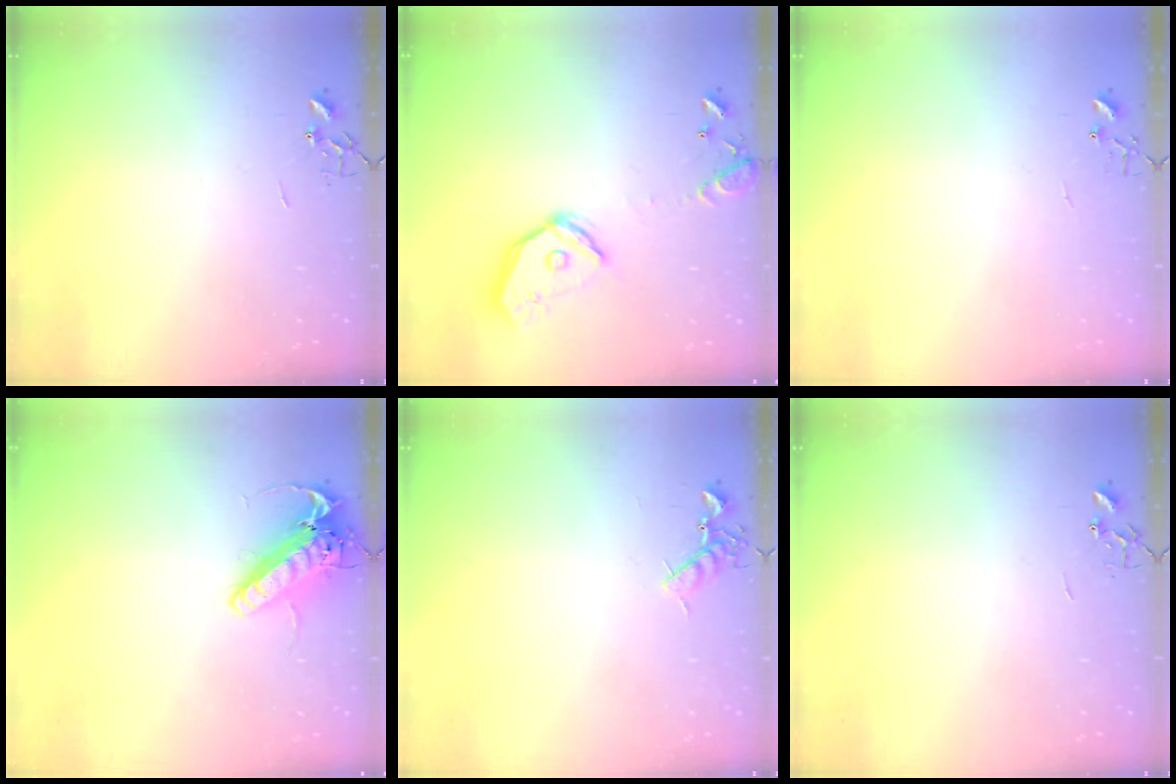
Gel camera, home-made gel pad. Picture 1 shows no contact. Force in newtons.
{"total": 16.4, "press": 16.2, "slide": 2.5}
{"total": 3.9, "press": 3.9, "slide": 0.4}
{"total": 14.8, "press": 14.5, "slide": 2.9}
{"total": 7.8, "press": 7.8, "slide": 0.8}
{"total": 0.0}